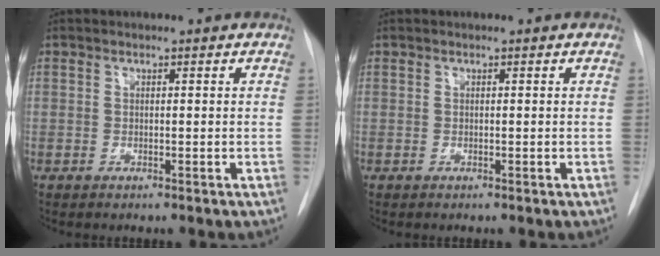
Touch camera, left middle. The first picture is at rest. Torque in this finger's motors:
{"motor_torque": [0.23, -0.37, -0.04, 0.00]}